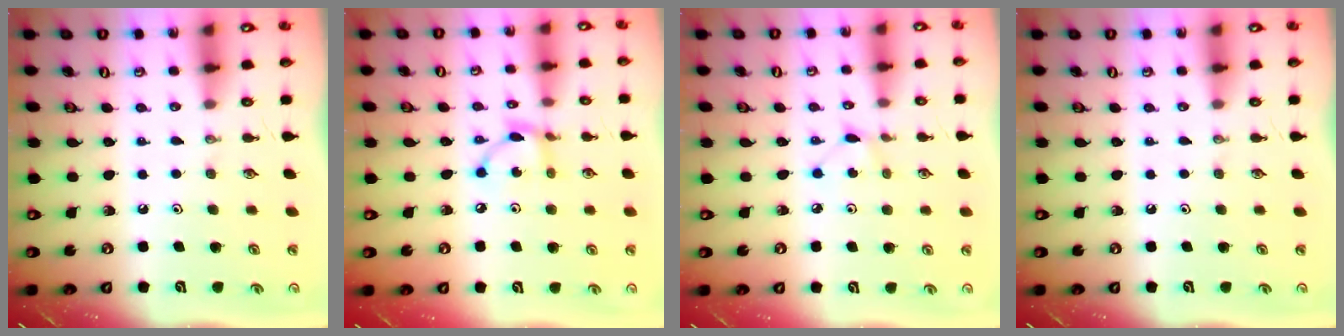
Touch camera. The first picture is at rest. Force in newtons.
{"total": 5.6, "press": 5.6, "slide": 0.1}
{"total": 3.7, "press": 3.7, "slide": 0.4}
{"total": 0.0}